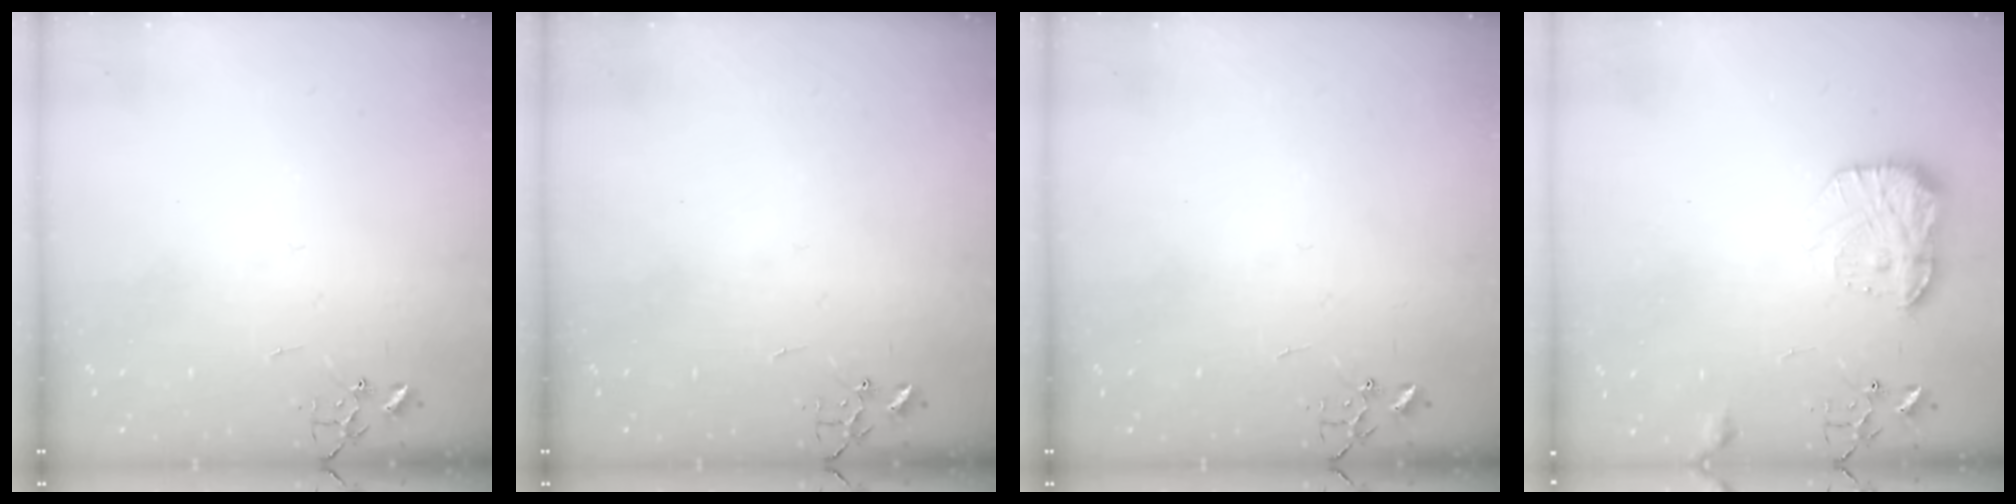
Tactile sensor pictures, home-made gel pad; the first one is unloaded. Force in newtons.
{"total": 0.0}
{"total": 0.0}
{"total": 14.1, "press": 14.1, "slide": 0.8}